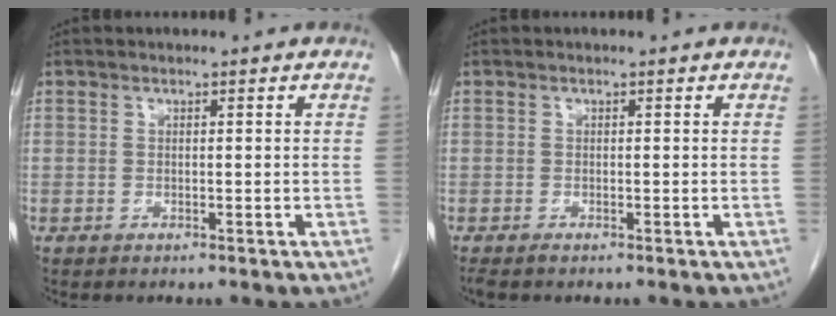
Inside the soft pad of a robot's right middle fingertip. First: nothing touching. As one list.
[{"total": 0.9, "force": [-0.8, 0.1, 0.5], "torque": [-0.011, -0.004, -0.014]}]